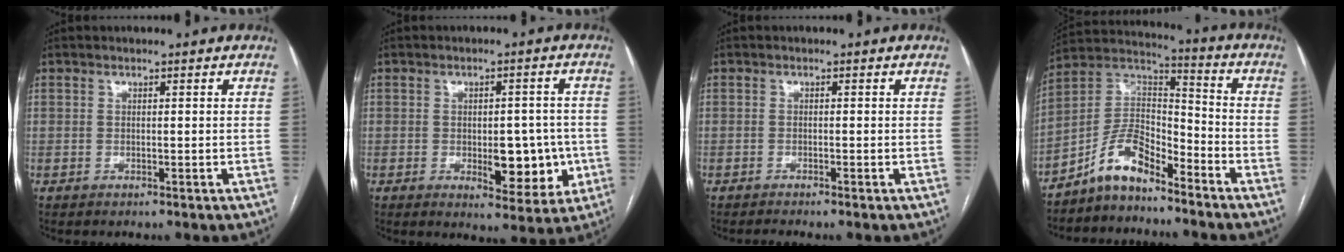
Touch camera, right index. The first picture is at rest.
{"total": 8.3, "force": [-1.6, 4.1, 7.1], "torque": [-0.076, 0.008, -0.010]}
{"total": 1.7, "force": [-1.4, -0.3, 0.9], "torque": [-0.014, 0.002, -0.023]}
{"total": 9.5, "force": [-7.2, 3.5, 5.1], "torque": [-0.102, 0.031, -0.140]}